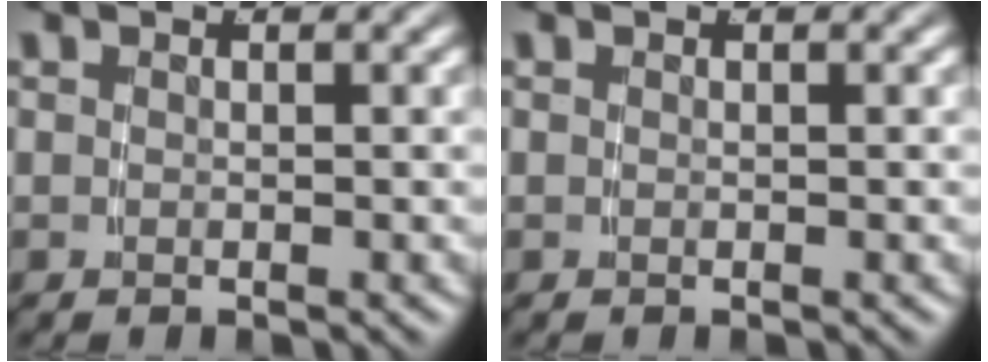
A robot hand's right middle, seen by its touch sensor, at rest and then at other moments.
{"total": 0.0}